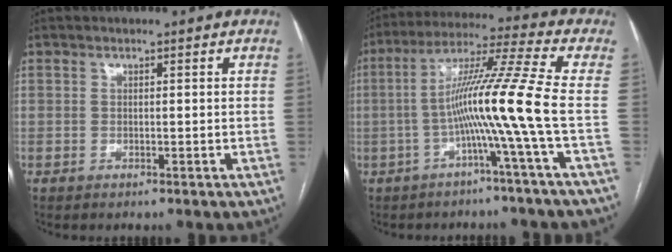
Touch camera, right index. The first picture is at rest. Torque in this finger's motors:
{"motor_torque": [1.57, -0.57, 0.81, 0.21]}